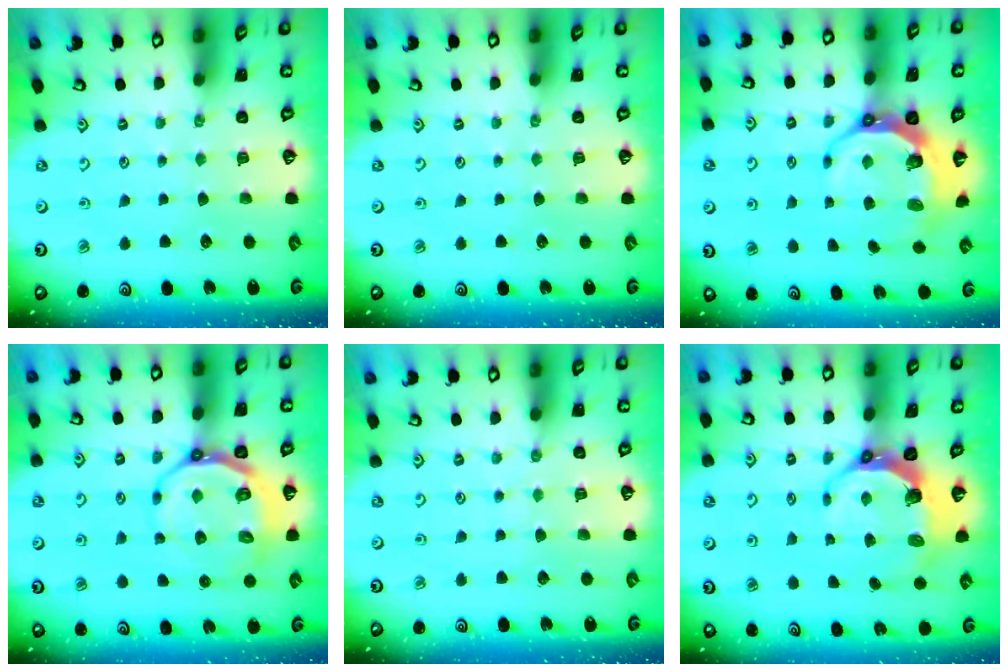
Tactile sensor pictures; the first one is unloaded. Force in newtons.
{"total": 0.0}
{"total": 8.4, "press": 7.3, "slide": 4.2}
{"total": 11.7, "press": 11.2, "slide": 3.2}
{"total": 2.9, "press": 2.9, "slide": 0.5}
{"total": 8.3, "press": 6.9, "slide": 4.6}